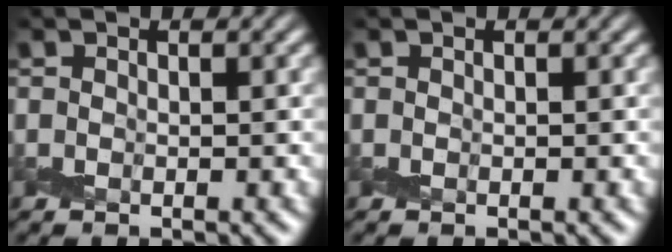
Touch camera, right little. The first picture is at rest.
{"total": 0.0}